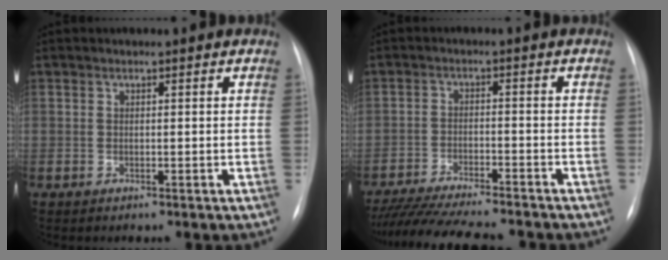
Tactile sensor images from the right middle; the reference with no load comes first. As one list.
[{"total": 16.0, "force": [-14.2, 1.6, 7.1], "torque": [-0.125, -0.025, -0.215]}]